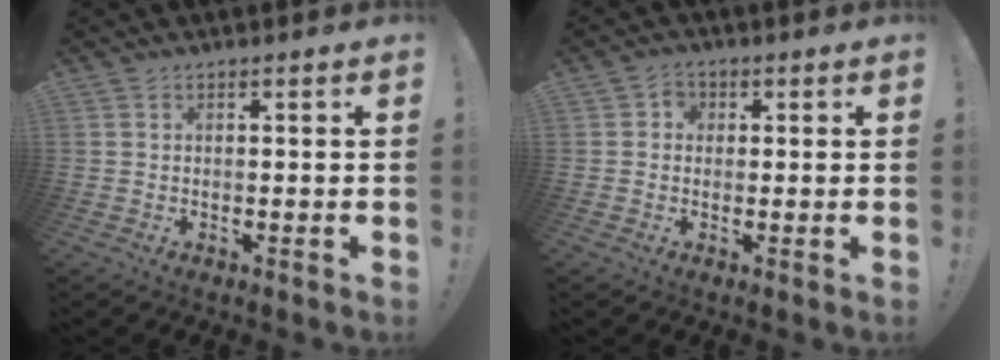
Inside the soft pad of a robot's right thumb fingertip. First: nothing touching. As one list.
[{"total": 3.0, "force": [-0.1, 2.7, 1.3], "torque": [-0.026, 0.007, -0.001]}]